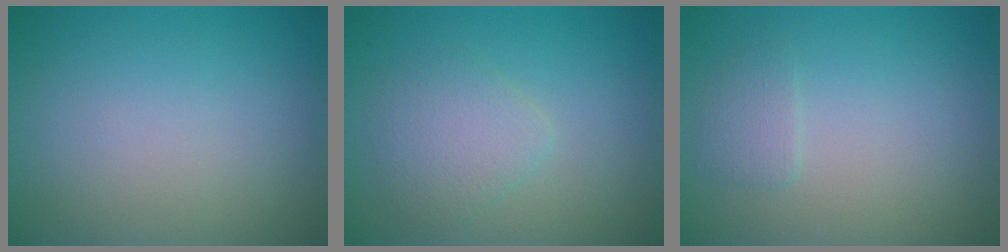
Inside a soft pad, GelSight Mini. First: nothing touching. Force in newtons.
{"total": 2.6, "press": 2.5, "slide": 0.1}
{"total": 1.2, "press": 1.1, "slide": 0.3}